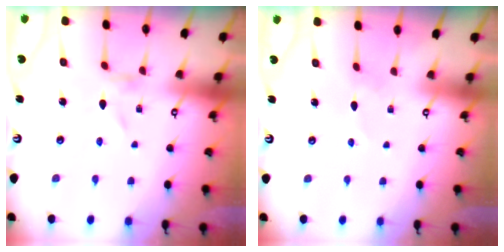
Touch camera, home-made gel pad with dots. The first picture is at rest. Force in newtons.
{"total": 0.9, "press": 0.9, "slide": 0.2}